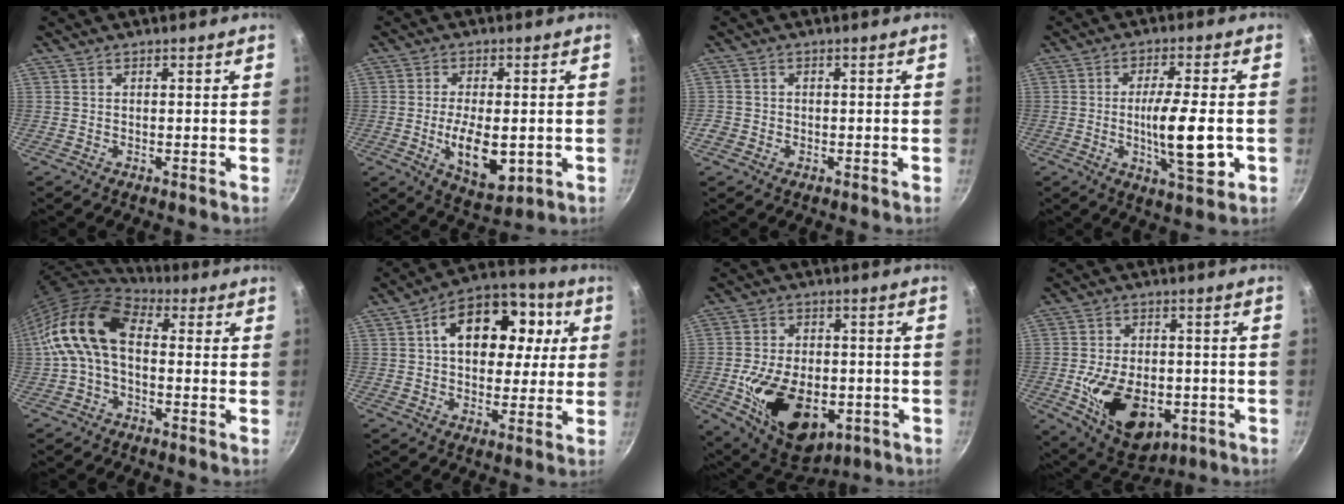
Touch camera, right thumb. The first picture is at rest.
{"total": 10.8, "force": [-1.9, 5.2, 9.3], "torque": [-0.147, -0.005, -0.019]}
{"total": 1.9, "force": [-0.8, 1.6, 0.6], "torque": [-0.011, 0.005, -0.016]}
{"total": 11.9, "force": [-2.0, 3.0, 11.3], "torque": [-0.176, 0.003, -0.032]}
{"total": 13.7, "force": [0.4, 8.7, 10.6], "torque": [-0.179, 0.035, -0.010]}
{"total": 17.7, "force": [4.1, 12.1, 12.2], "torque": [-0.153, 0.018, 0.049]}
{"total": 20.0, "force": [-5.1, 12.7, 14.6], "torque": [-0.228, 0.016, -0.066]}
{"total": 17.0, "force": [-4.3, 10.9, 12.4], "torque": [-0.183, 0.009, -0.052]}